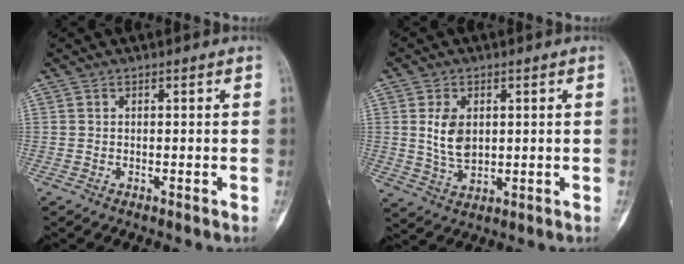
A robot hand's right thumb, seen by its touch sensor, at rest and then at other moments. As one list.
[{"total": 6.8, "force": [1.2, 4.4, 5.0], "torque": [-0.081, -0.009, 0.031]}]